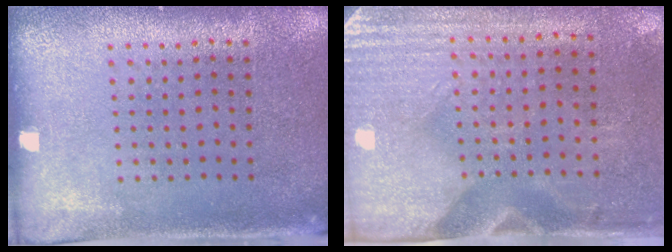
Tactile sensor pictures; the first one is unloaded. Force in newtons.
{"total": 3.0, "press": 2.6, "slide": 1.6}